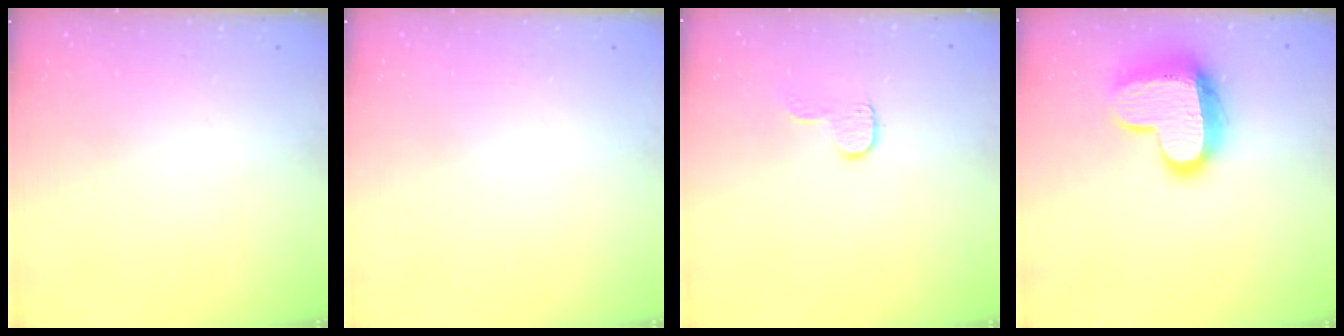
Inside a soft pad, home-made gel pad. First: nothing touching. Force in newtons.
{"total": 0.0}
{"total": 7.4, "press": 7.4, "slide": 0.4}
{"total": 15.1, "press": 15.0, "slide": 1.2}